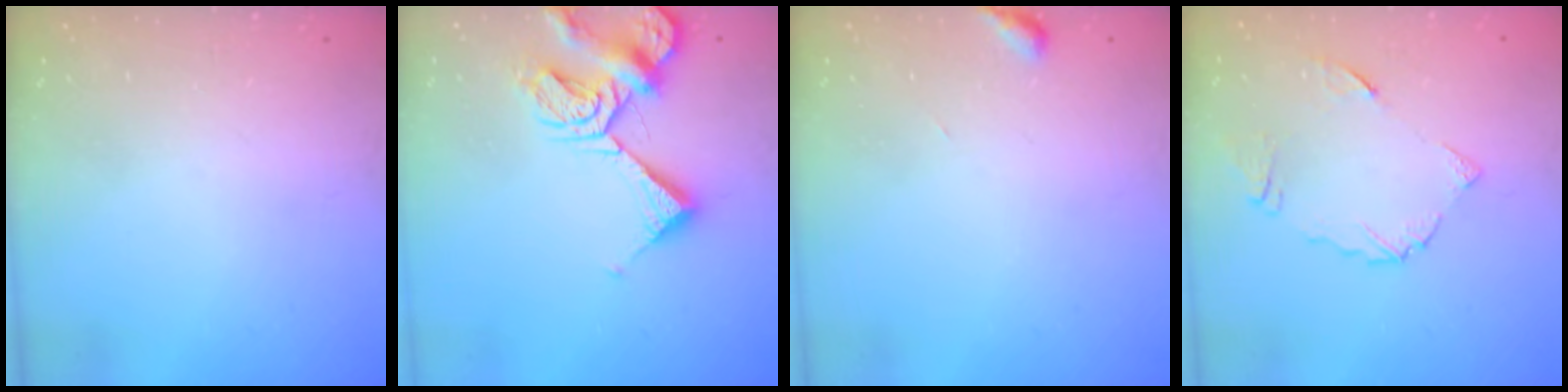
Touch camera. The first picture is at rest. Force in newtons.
{"total": 11.0, "press": 10.9, "slide": 1.3}
{"total": 2.6, "press": 2.6, "slide": 0.3}
{"total": 7.6, "press": 7.6, "slide": 0.8}